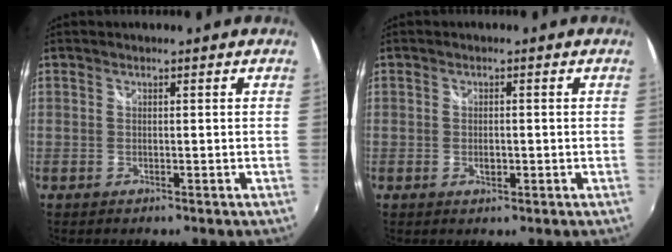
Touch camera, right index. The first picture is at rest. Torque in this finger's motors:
{"motor_torque": [-0.20, 0.18, -0.02, -0.02]}